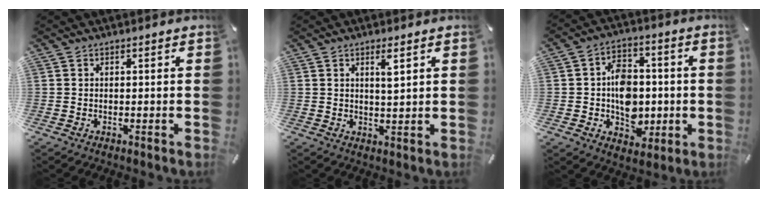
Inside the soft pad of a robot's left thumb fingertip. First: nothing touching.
{"total": 3.5, "force": [1.7, 0.5, 3.0], "torque": [-0.057, -0.002, 0.025]}
{"total": 10.6, "force": [-1.2, 8.4, 6.3], "torque": [-0.088, 0.019, -0.013]}